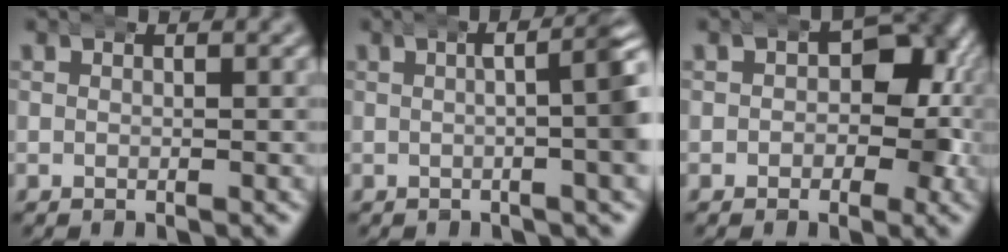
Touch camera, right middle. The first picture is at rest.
{"total": 6.6, "force": [1.0, 1.9, 6.2], "torque": [-0.074, 0.021, 0.005]}
{"total": 6.2, "force": [0.3, 4.5, 4.3], "torque": [-0.038, -0.003, -0.007]}